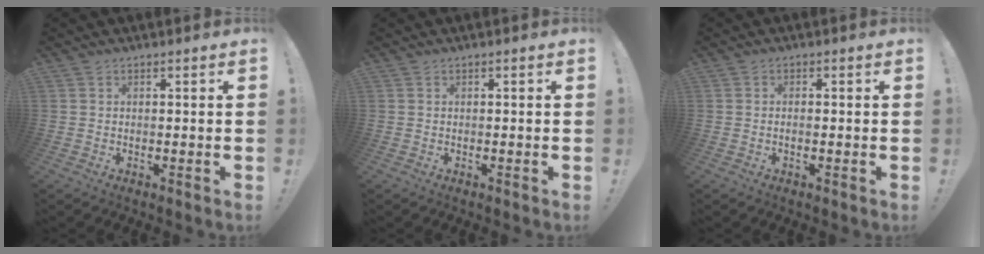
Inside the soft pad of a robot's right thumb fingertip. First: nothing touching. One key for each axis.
{"total": 0.0}
{"total": 1.2, "fx": -0.7, "fy": 0.2, "fz": 0.9, "tx": -0.020, "ty": 0.003, "tz": -0.011}